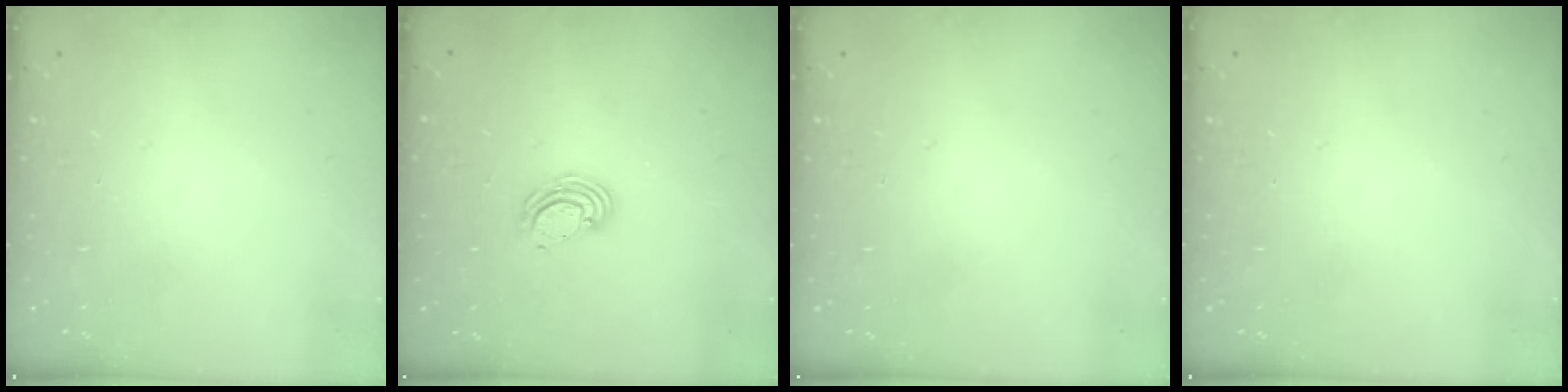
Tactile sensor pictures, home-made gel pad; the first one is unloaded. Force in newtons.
{"total": 5.5, "press": 5.5, "slide": 0.2}
{"total": 0.0}
{"total": 0.0}